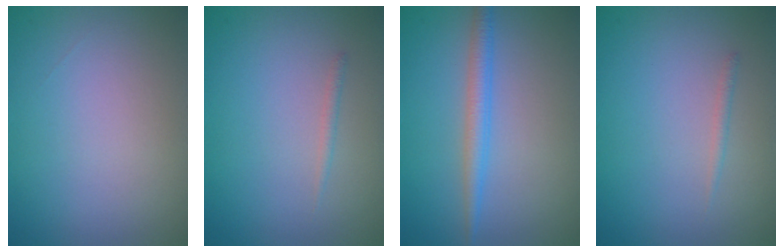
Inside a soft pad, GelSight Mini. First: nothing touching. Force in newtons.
{"total": 0.6, "press": 0.6, "slide": 0.1}
{"total": 2.2, "press": 2.2, "slide": 0.1}
{"total": 0.6, "press": 0.6, "slide": 0.1}